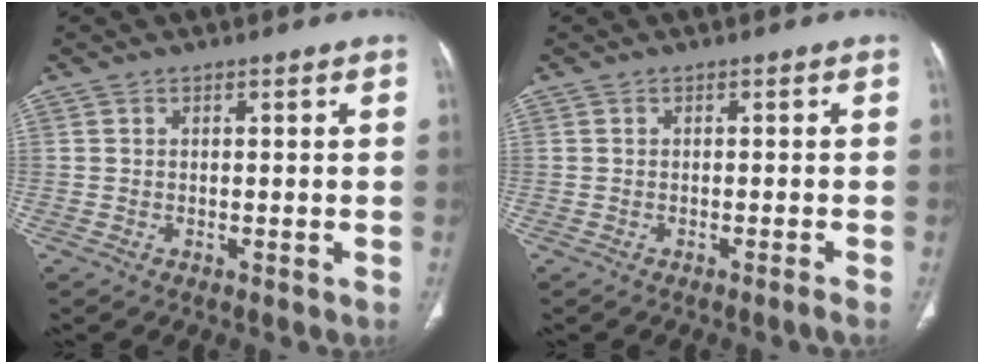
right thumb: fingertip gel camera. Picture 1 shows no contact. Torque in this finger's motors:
{"motor_torque": [0.20, -0.01, 0.29, -0.21, -0.02]}